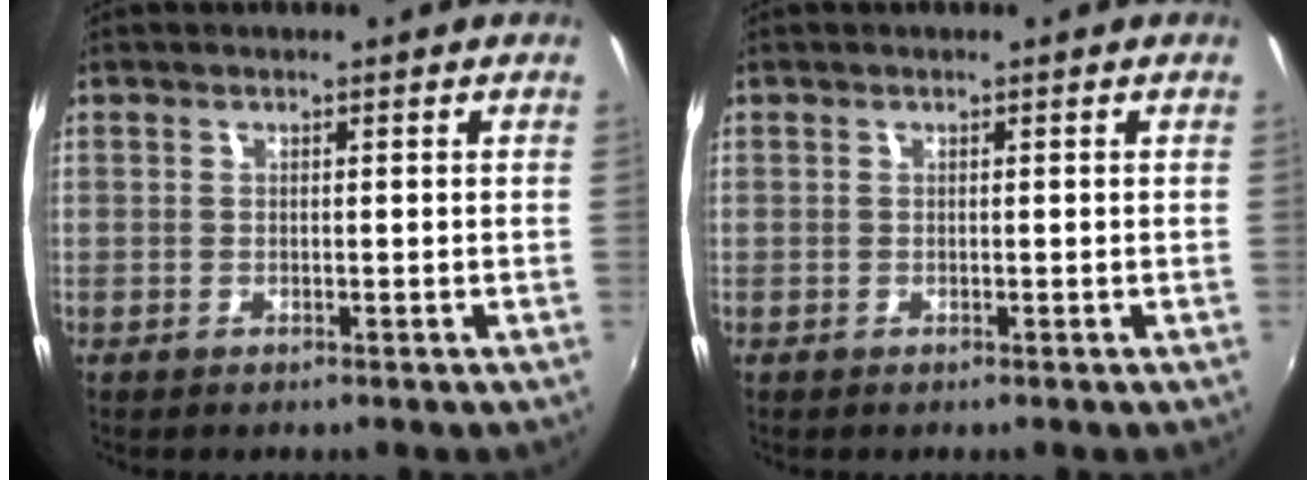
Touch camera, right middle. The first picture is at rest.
{"total": 0.0}